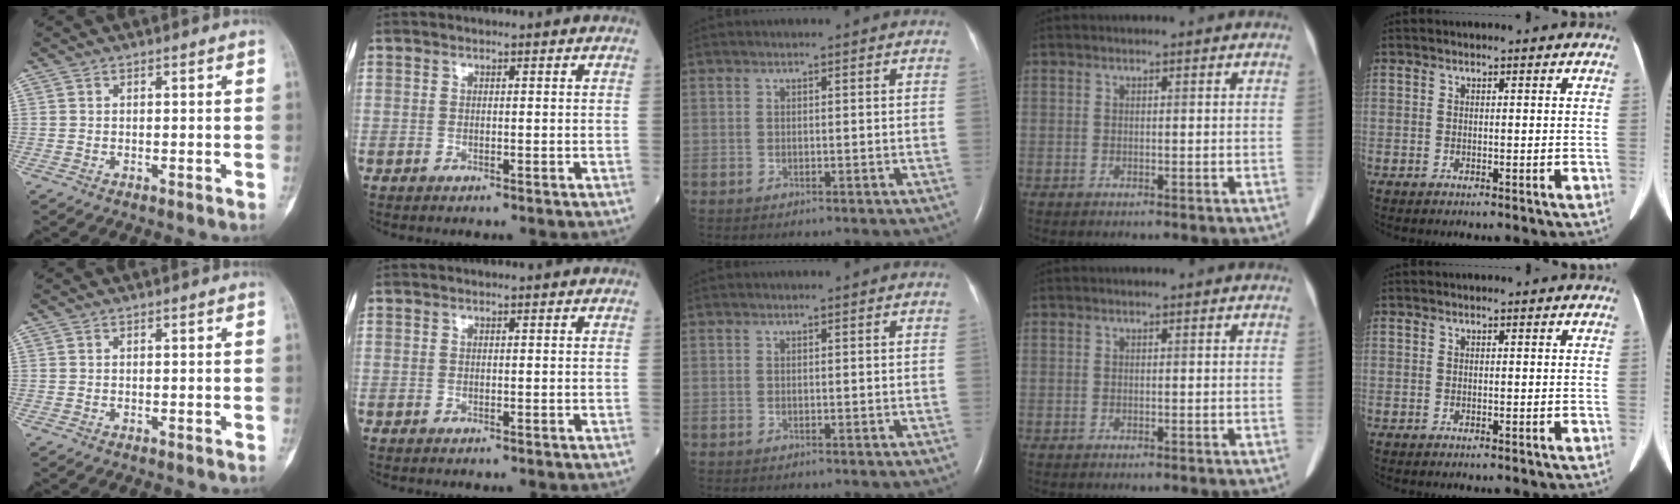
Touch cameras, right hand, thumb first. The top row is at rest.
{}